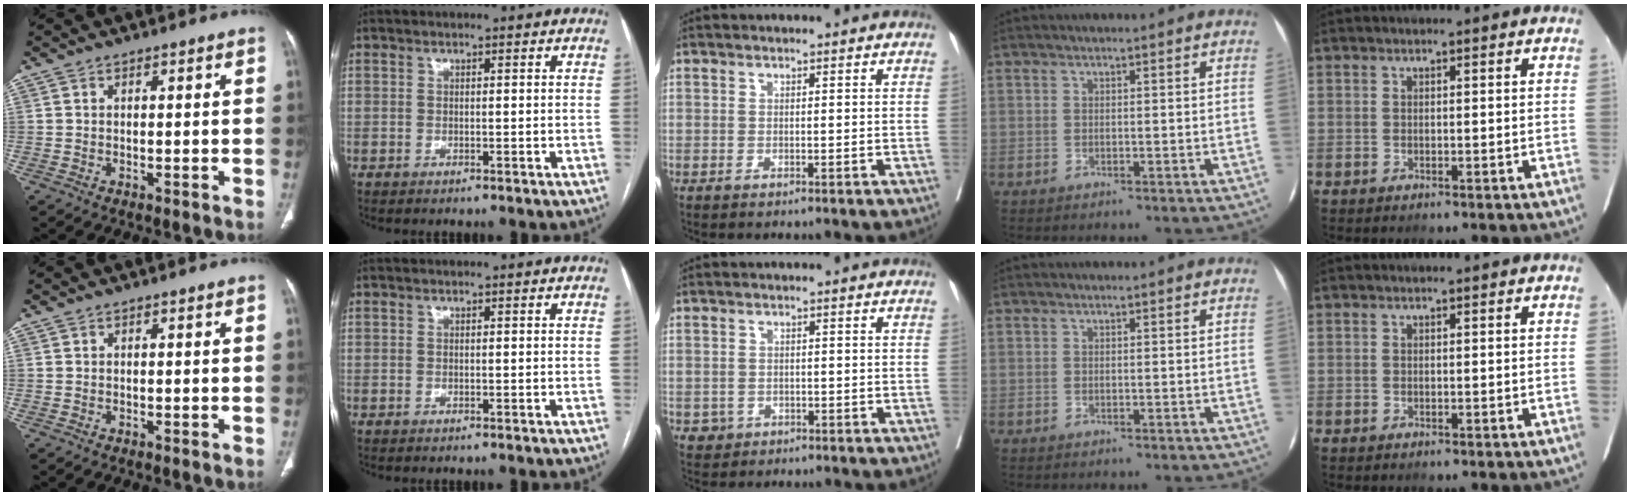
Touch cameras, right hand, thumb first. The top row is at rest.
{"middle": {"total": 1.8, "force": [-0.7, 1.7, 0.2], "torque": [0.003, 0.007, -0.008]}}